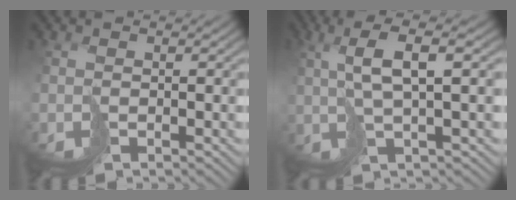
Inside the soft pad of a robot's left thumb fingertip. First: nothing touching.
{"total": 6.4, "force": [2.2, 1.3, 5.9], "torque": [-0.106, 0.022, 0.040]}